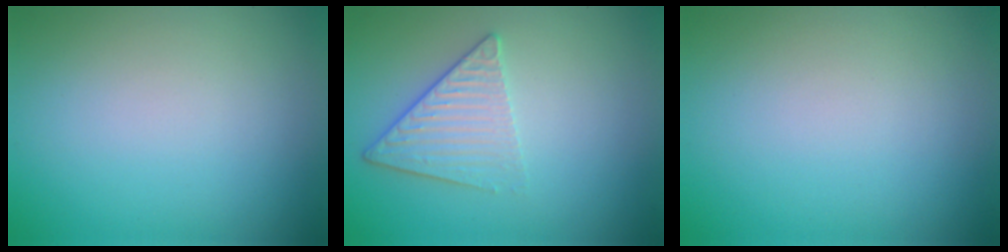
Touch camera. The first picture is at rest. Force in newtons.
{"total": 3.3, "press": 2.9, "slide": 1.6}
{"total": 0.0}